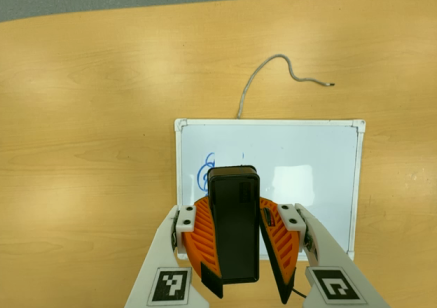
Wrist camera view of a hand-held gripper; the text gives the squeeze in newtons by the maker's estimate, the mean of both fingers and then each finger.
{"total": 10.0, "left": 10.6, "right": 9.4}